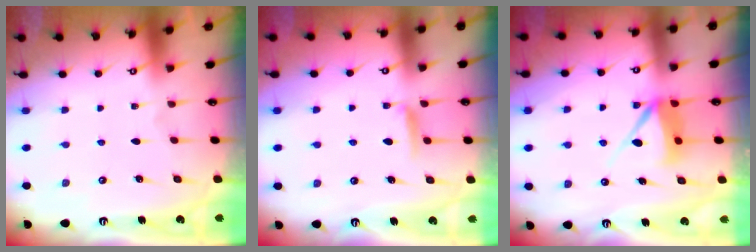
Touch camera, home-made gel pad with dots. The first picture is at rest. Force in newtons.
{"total": 5.4, "press": 5.3, "slide": 0.6}
{"total": 8.4, "press": 8.3, "slide": 0.9}